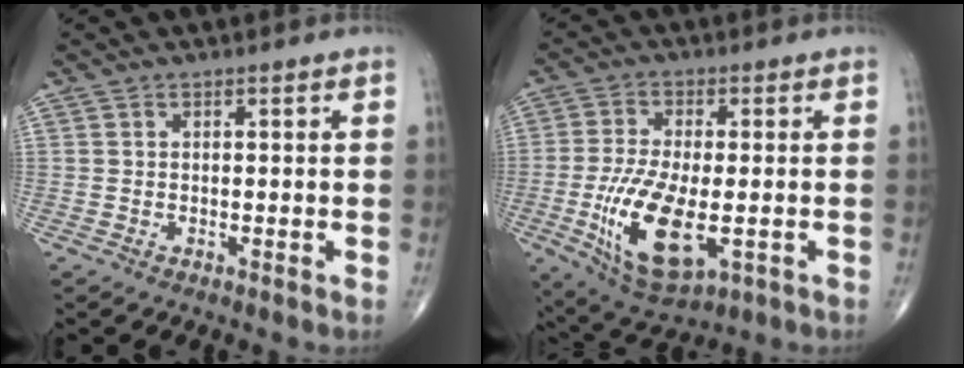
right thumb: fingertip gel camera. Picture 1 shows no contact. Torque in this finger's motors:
{"motor_torque": [2.61, 2.40, 1.37, -0.36, 0.49]}